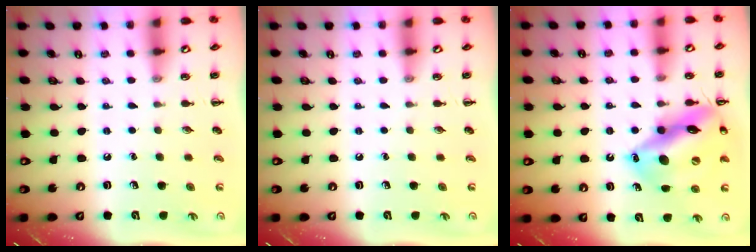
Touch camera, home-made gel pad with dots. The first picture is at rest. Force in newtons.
{"total": 0.0}
{"total": 18.7, "press": 18.5, "slide": 2.3}